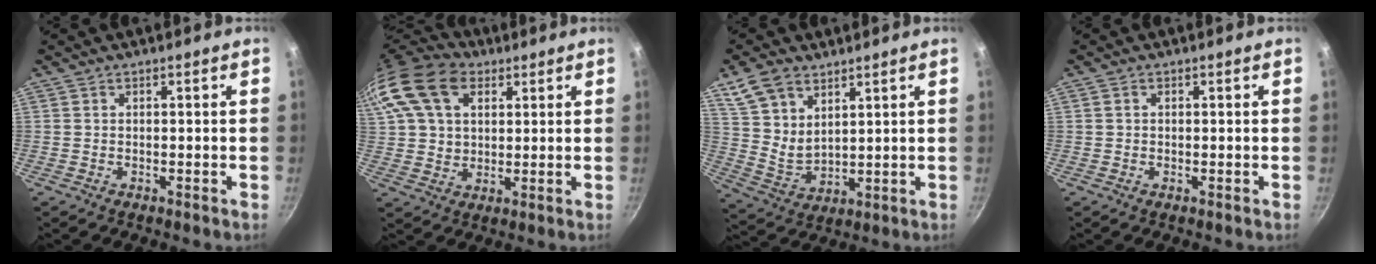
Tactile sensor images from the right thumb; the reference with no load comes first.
{"total": 20.7, "force": [8.3, 14.5, 12.3], "torque": [-0.257, 0.018, 0.144]}
{"total": 10.2, "force": [6.1, 5.9, 5.7], "torque": [-0.093, -0.025, 0.132]}
{"total": 0.7, "force": [0.1, 0.6, 0.4], "torque": [-0.006, 0.003, 0.000]}